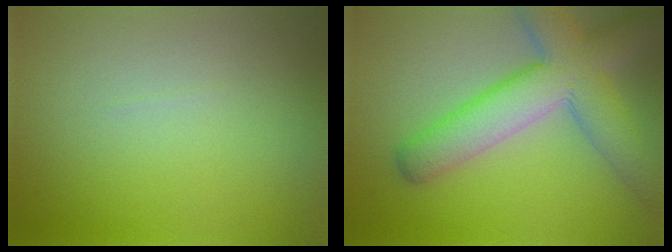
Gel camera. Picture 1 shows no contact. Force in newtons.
{"total": 8.3, "press": 8.3, "slide": 0.7}